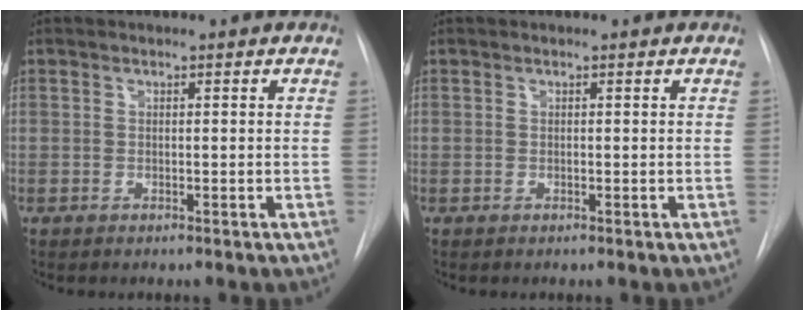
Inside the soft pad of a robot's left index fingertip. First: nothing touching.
{"total": 0.0}